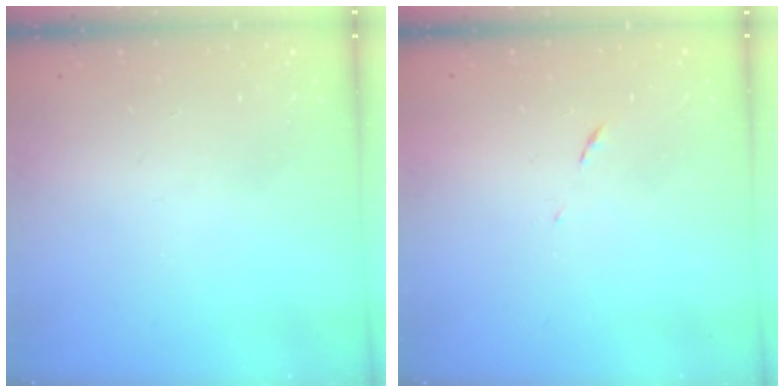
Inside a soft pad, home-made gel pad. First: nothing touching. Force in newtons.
{"total": 5.6, "press": 5.6, "slide": 0.4}